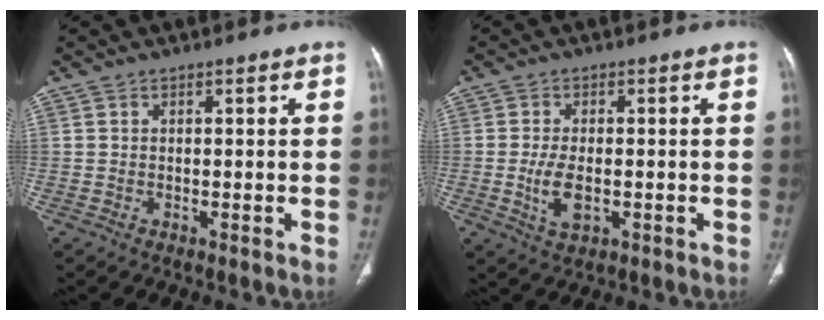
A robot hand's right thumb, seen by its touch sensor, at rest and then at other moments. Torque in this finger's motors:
{"motor_torque": [-0.07, 0.13, 0.68, 0.07, 0.17]}